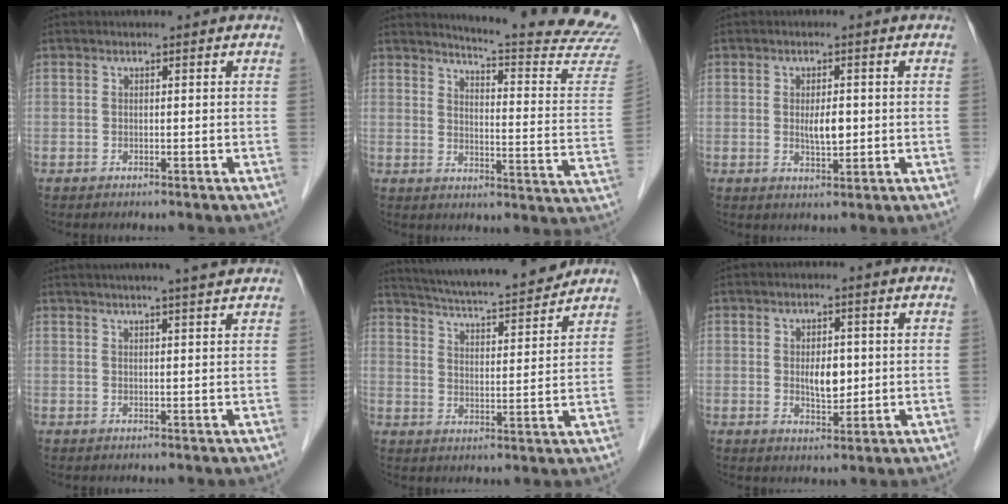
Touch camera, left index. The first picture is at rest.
{"total": 19.6, "force": [19.1, -1.2, 4.3], "torque": [-0.061, -0.150, 0.212]}
{"total": 3.3, "force": [0.0, 1.2, 3.1], "torque": [-0.056, -0.004, 0.003]}
{"total": 7.5, "force": [6.5, -0.3, 3.7], "torque": [-0.056, 0.018, 0.075]}
{"total": 15.9, "force": [14.5, 1.0, 6.3], "torque": [-0.110, 0.008, 0.219]}
{"total": 4.1, "force": [0.3, 2.0, 3.5], "torque": [-0.061, -0.004, 0.011]}